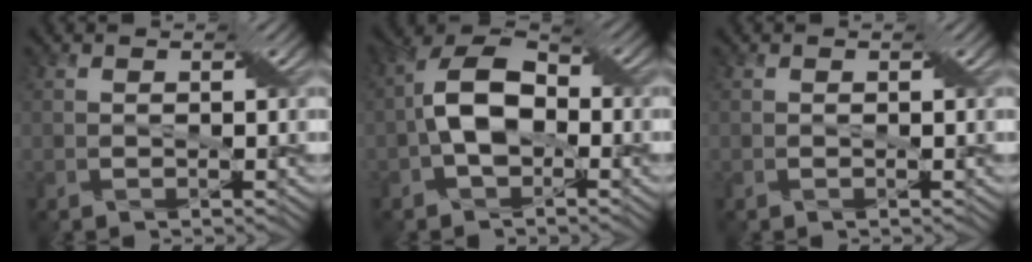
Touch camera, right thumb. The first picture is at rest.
{"total": 8.0, "force": [-1.1, 4.9, 6.2], "torque": [-0.127, 0.014, -0.032]}
{"total": 0.0}